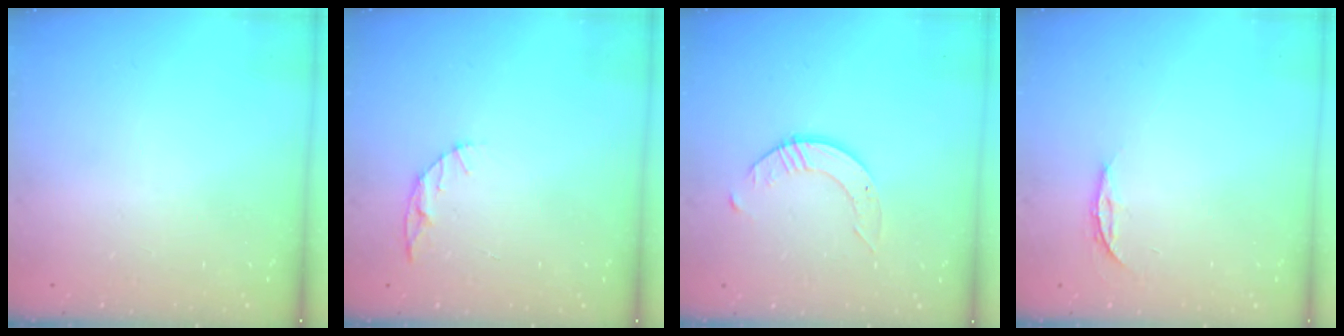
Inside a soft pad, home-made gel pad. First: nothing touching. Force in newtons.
{"total": 5.0, "press": 5.0, "slide": 0.4}
{"total": 3.7, "press": 3.7, "slide": 0.4}
{"total": 3.8, "press": 3.8, "slide": 0.3}